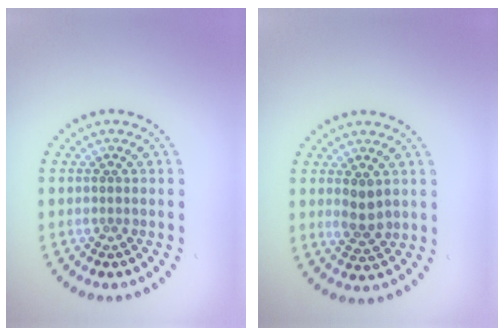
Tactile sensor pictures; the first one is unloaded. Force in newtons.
{"total": 2.2, "press": 2.1, "slide": 0.4}